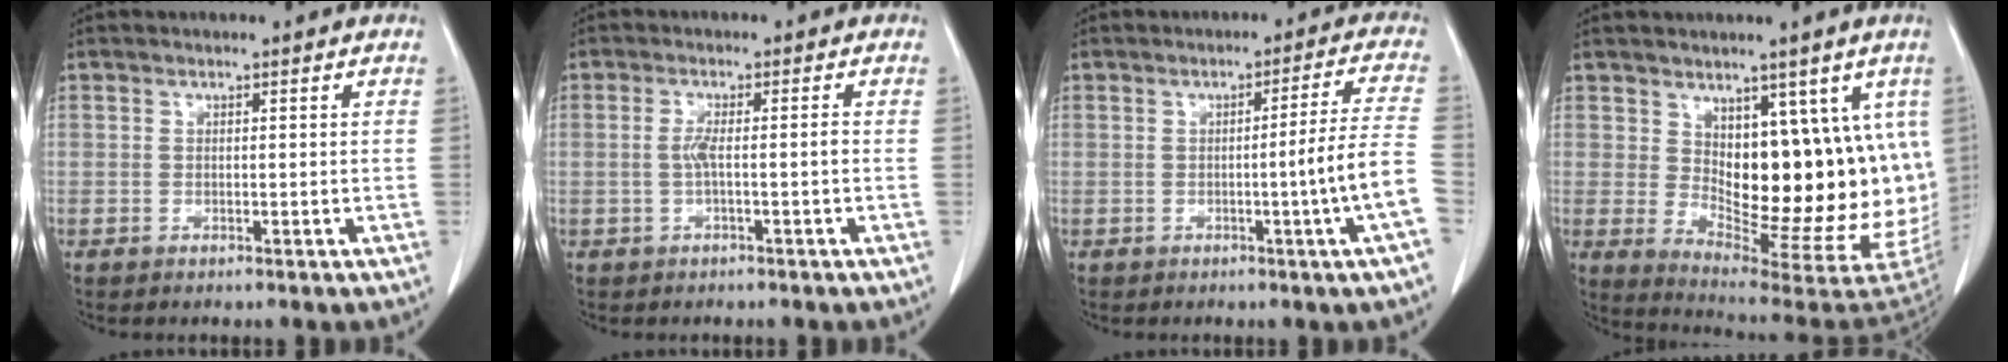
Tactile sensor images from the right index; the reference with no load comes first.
{"total": 2.7, "force": [-0.5, 0.0, 2.6], "torque": [-0.051, 0.002, -0.009]}
{"total": 8.4, "force": [-2.2, -2.1, 7.8], "torque": [-0.096, -0.007, -0.033]}
{"total": 16.9, "force": [4.2, 7.1, 14.7], "torque": [-0.185, -0.020, 0.074]}